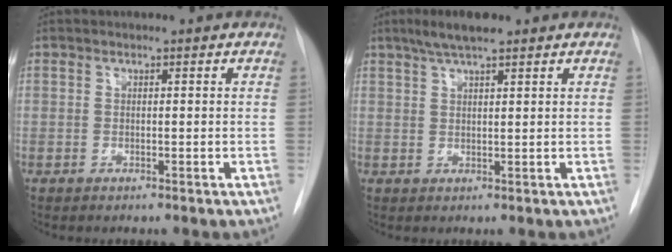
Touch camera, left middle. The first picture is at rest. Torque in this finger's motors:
{"motor_torque": [0.45, -0.41, 0.03, 0.02]}